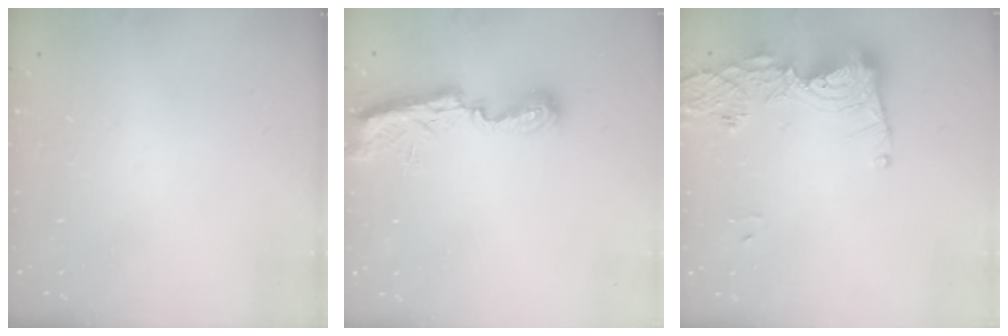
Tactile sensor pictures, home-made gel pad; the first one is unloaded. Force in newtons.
{"total": 7.8, "press": 7.8, "slide": 0.6}
{"total": 13.2, "press": 13.2, "slide": 1.3}